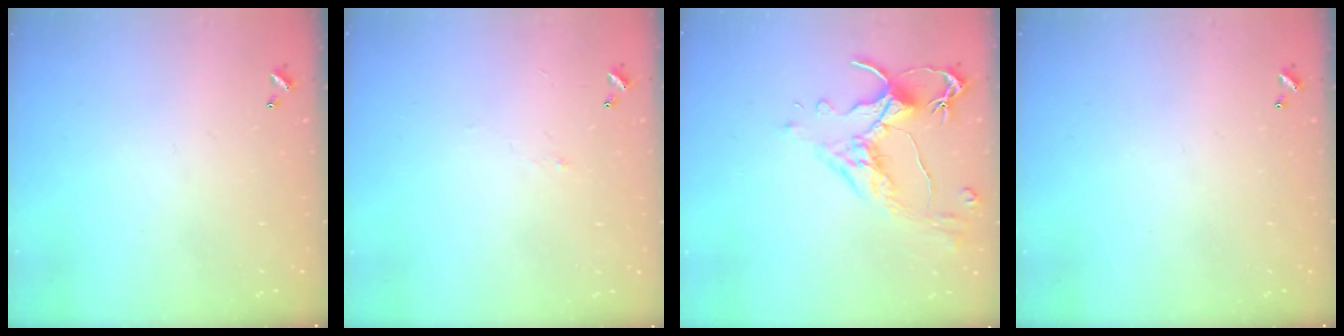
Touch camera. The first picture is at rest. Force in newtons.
{"total": 0.8, "press": 0.6, "slide": 0.6}
{"total": 2.5, "press": 2.1, "slide": 1.2}
{"total": 0.0}